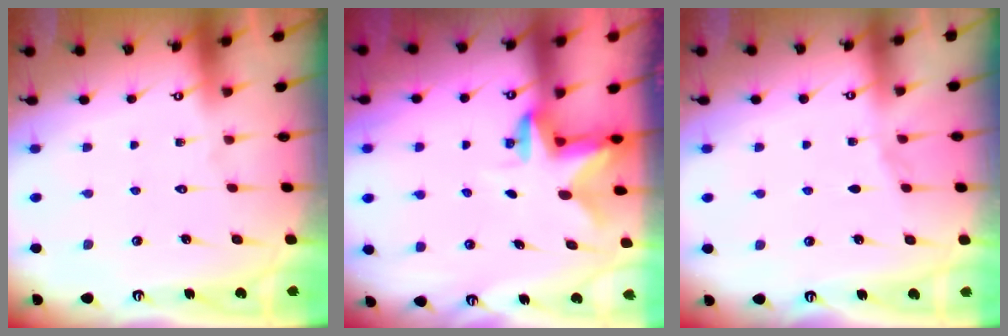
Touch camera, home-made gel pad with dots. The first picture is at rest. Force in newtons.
{"total": 2.4, "press": 2.3, "slide": 0.4}
{"total": 3.3, "press": 3.3, "slide": 0.4}